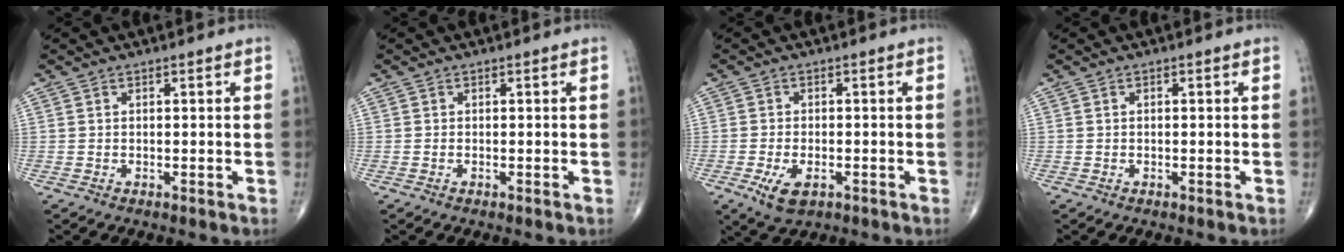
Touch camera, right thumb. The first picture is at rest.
{"total": 0.0}
{"total": 5.2, "force": [-2.2, 2.7, 3.9], "torque": [-0.071, -0.001, -0.032]}
{"total": 0.0}